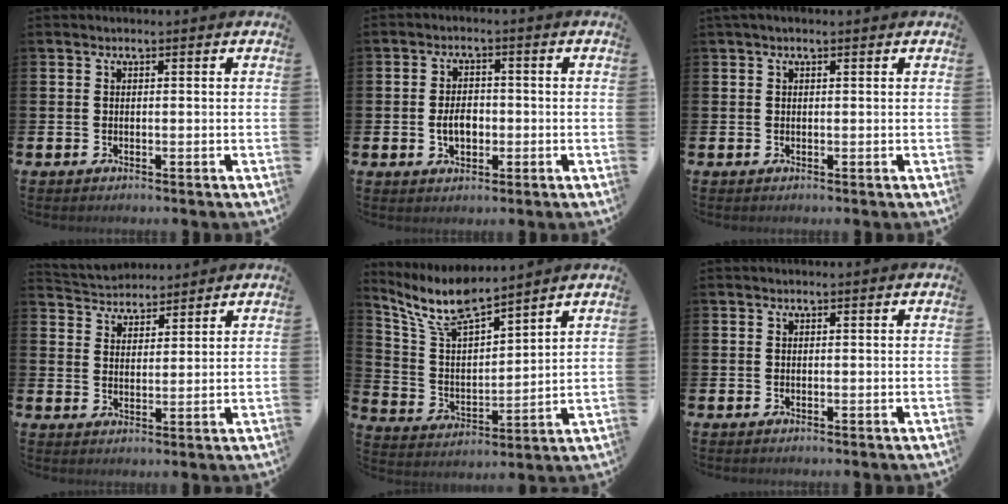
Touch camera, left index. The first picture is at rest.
{"total": 3.6, "force": [-0.7, 2.4, 2.6], "torque": [-0.034, -0.002, -0.018]}
{"total": 0.7, "force": [0.5, 0.2, 0.5], "torque": [-0.008, 0.002, 0.007]}
{"total": 3.8, "force": [3.6, 1.1, -0.5], "torque": [-0.012, -0.019, 0.066]}
{"total": 9.2, "force": [8.3, 1.7, 3.6], "torque": [-0.107, -0.037, 0.153]}
{"total": 0.0}